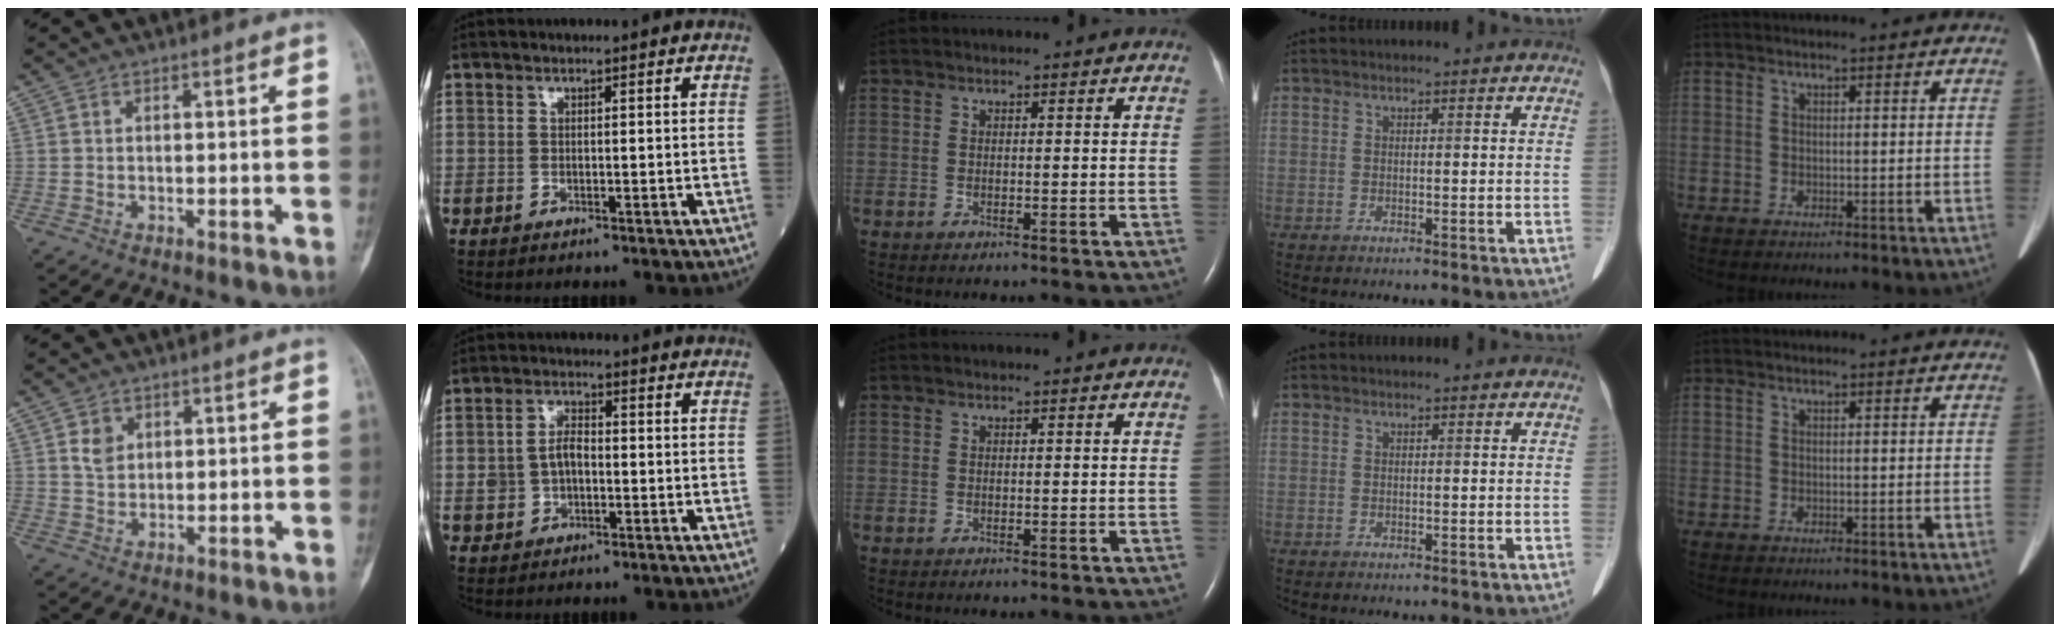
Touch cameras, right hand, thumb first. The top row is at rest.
{"thumb": {"total": 3.5, "force": [1.5, 2.7, 1.6], "torque": [-0.014, -0.010, 0.031]}, "index": {"total": 4.8, "force": [-0.5, 3.0, 3.7], "torque": [-0.083, 0.017, -0.008]}}